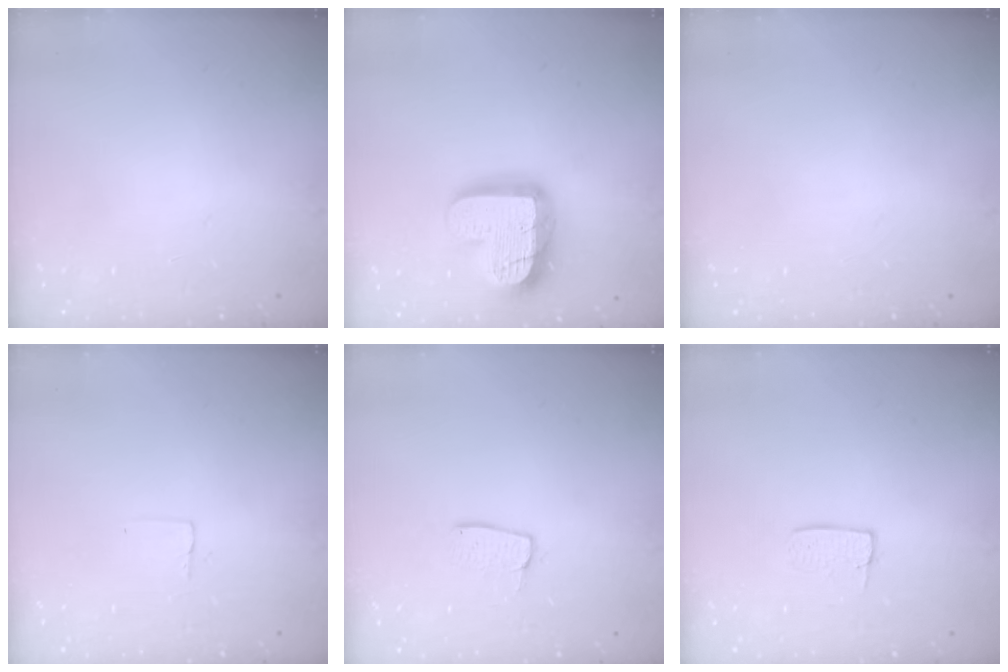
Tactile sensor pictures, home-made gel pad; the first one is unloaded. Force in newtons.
{"total": 19.2, "press": 19.1, "slide": 1.8}
{"total": 0.0}
{"total": 2.5, "press": 2.5, "slide": 0.1}
{"total": 6.9, "press": 6.9, "slide": 0.4}
{"total": 6.0, "press": 6.0, "slide": 0.4}